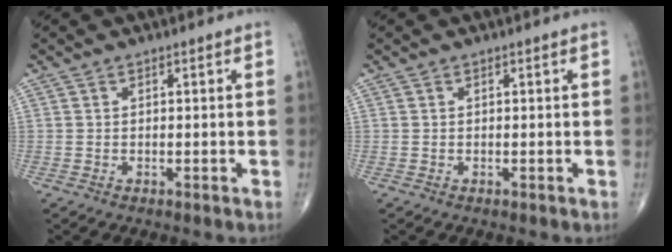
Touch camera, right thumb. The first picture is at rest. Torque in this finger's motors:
{"motor_torque": [-0.03, 0.03, 0.00, 0.00, 0.00]}